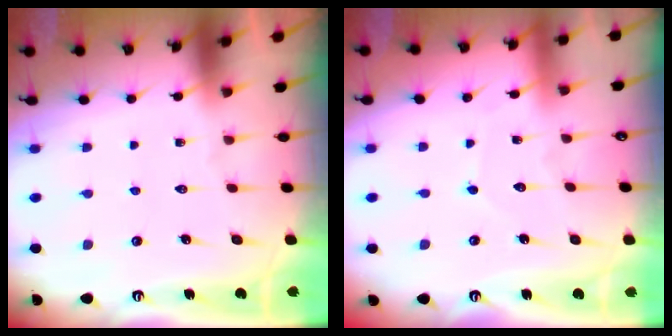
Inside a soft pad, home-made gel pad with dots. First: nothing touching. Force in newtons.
{"total": 3.7, "press": 3.7, "slide": 0.5}